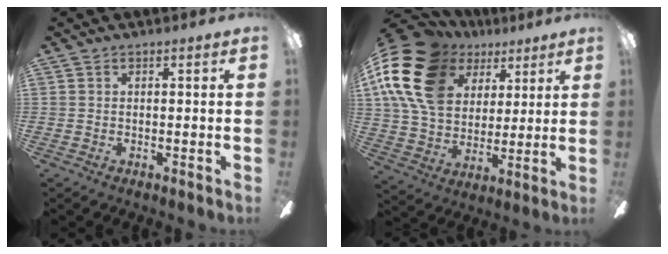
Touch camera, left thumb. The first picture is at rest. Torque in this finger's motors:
{"motor_torque": [0.45, 0.90, 1.47, -1.30, 0.58]}